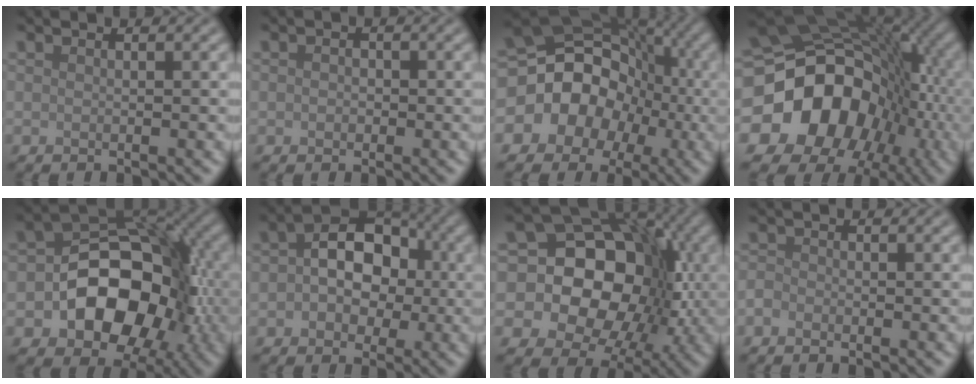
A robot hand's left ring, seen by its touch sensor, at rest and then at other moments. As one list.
[{"total": 0.8, "force": [-0.1, 0.8, 0.4], "torque": [-0.004, -0.004, -0.004]}, {"total": 13.9, "force": [-1.6, 12.2, 6.5], "torque": [-0.122, 0.034, -0.063]}, {"total": 21.0, "force": [-4.8, 17.0, 11.2], "torque": [-0.196, -0.025, -0.096]}, {"total": 12.6, "force": [-3.0, 8.7, 8.6], "torque": [-0.106, -0.004, -0.050]}, {"total": 6.9, "force": [0.3, 5.0, 4.8], "torque": [-0.057, 0.008, -0.007]}, {"total": 17.1, "force": [0.3, 14.0, 9.7], "torque": [-0.150, 0.031, -0.024]}, {"total": 0.9, "force": [-0.6, 0.5, 0.3], "torque": [-0.004, 0.000, -0.016]}]